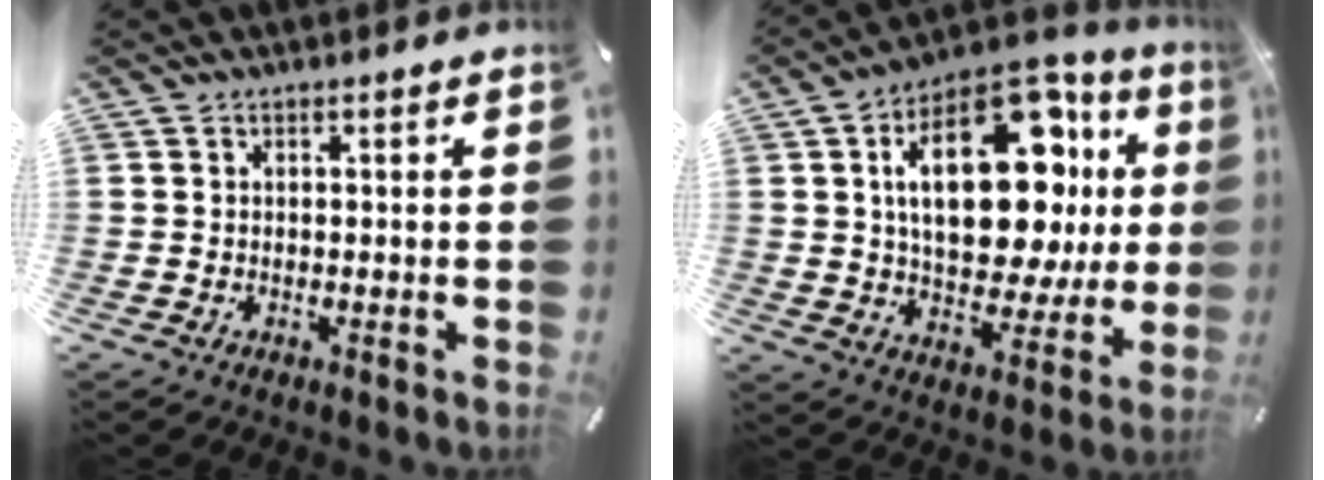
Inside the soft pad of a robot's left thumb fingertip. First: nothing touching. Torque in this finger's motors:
{"motor_torque": [0.87, 1.41, 2.30, -0.47, 0.64]}